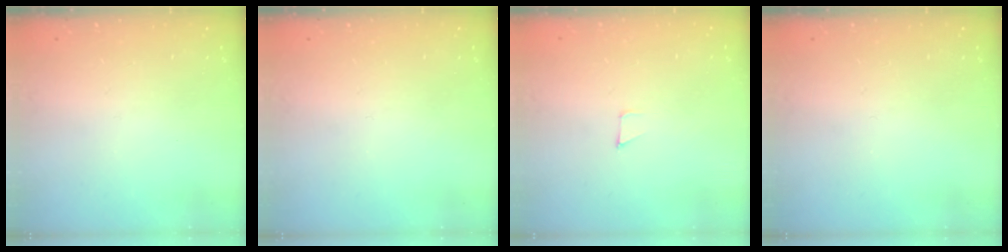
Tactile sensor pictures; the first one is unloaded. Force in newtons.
{"total": 0.0}
{"total": 2.6, "press": 2.6, "slide": 0.2}
{"total": 0.0}